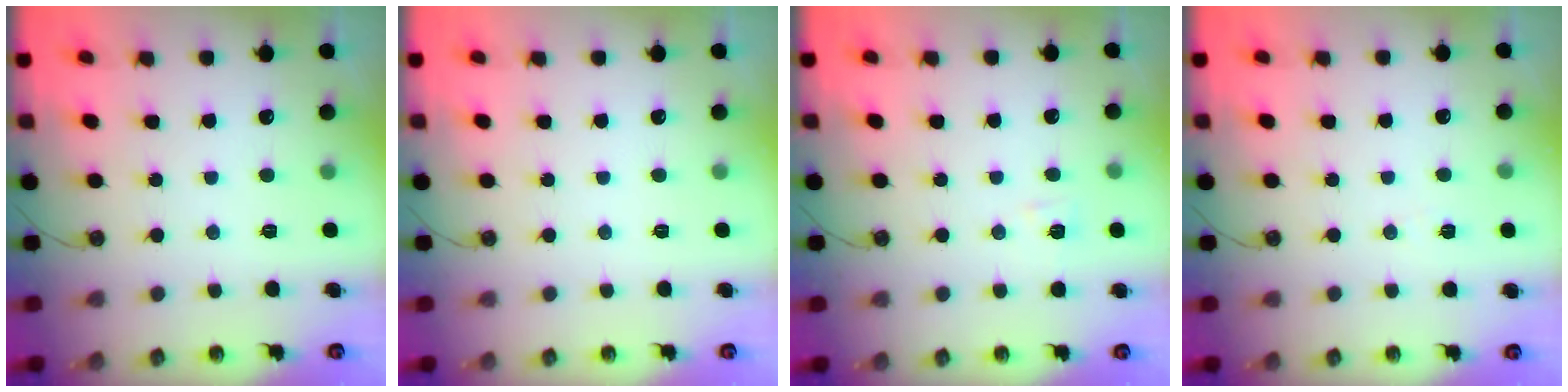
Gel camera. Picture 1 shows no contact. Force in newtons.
{"total": 0.0}
{"total": 5.3, "press": 4.8, "slide": 2.1}
{"total": 3.3, "press": 2.7, "slide": 1.9}